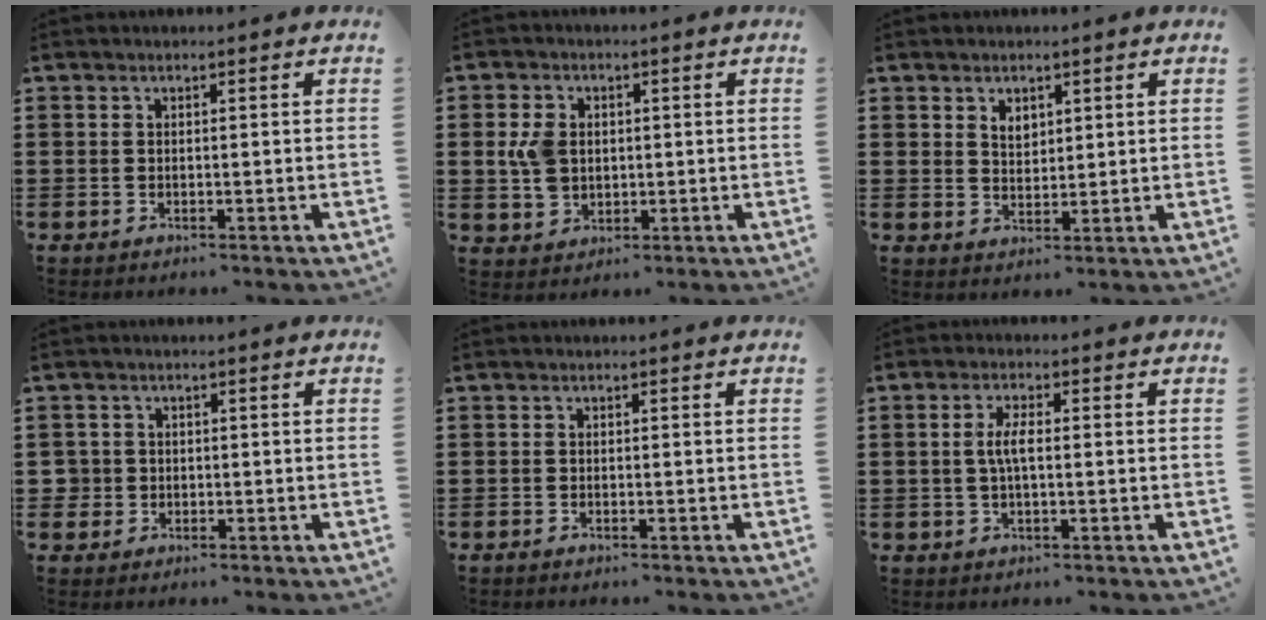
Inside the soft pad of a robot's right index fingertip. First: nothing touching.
{"total": 5.1, "force": [0.5, 3.9, 3.2], "torque": [-0.095, 0.007, 0.000]}
{"total": 2.3, "force": [1.6, 1.5, 0.8], "torque": [-0.021, 0.005, 0.029]}
{"total": 1.9, "force": [-0.3, 1.9, 0.3], "torque": [-0.013, 0.005, -0.009]}
{"total": 0.5, "force": [-0.5, 0.0, 0.1], "torque": [-0.004, -0.003, -0.009]}
{"total": 3.3, "force": [-0.1, 0.9, 3.1], "torque": [-0.065, -0.001, -0.006]}